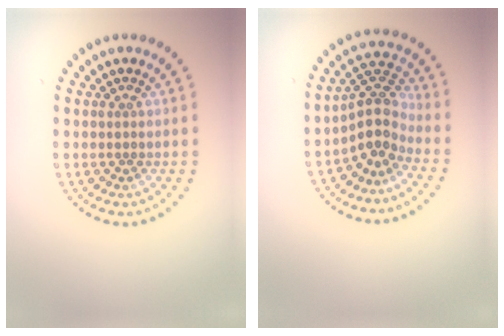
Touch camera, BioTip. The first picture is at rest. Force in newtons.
{"total": 3.6, "press": 2.7, "slide": 2.5}